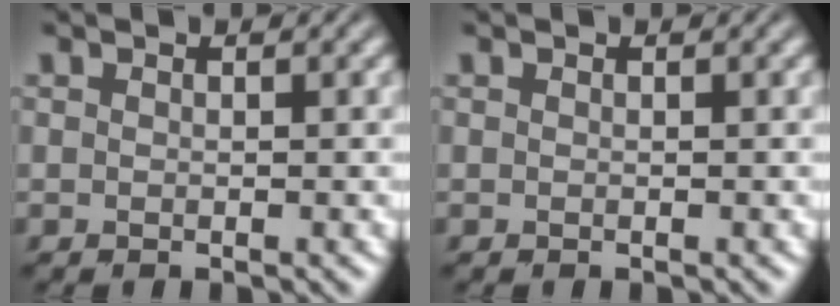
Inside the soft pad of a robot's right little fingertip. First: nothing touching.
{"total": 0.0}